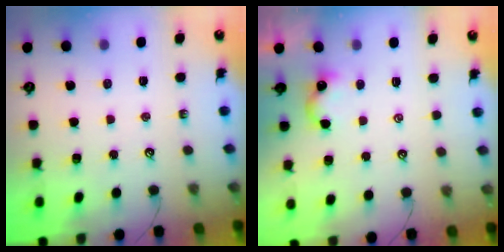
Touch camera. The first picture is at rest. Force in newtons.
{"total": 2.5, "press": 2.5, "slide": 0.2}